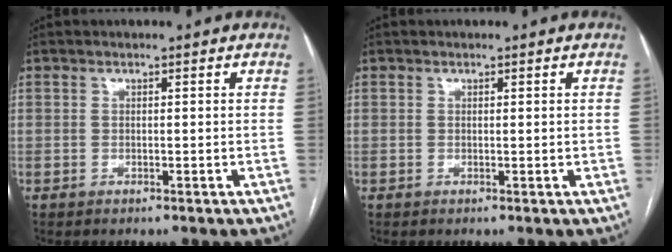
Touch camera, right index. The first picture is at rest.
{"total": 0.5, "force": [0.1, 0.2, 0.5], "torque": [-0.008, -0.001, 0.002]}